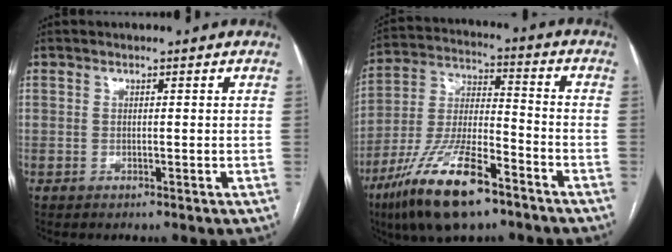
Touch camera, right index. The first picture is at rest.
{"total": 16.9, "force": [-10.5, 4.2, 12.6], "torque": [-0.265, -0.021, -0.190]}